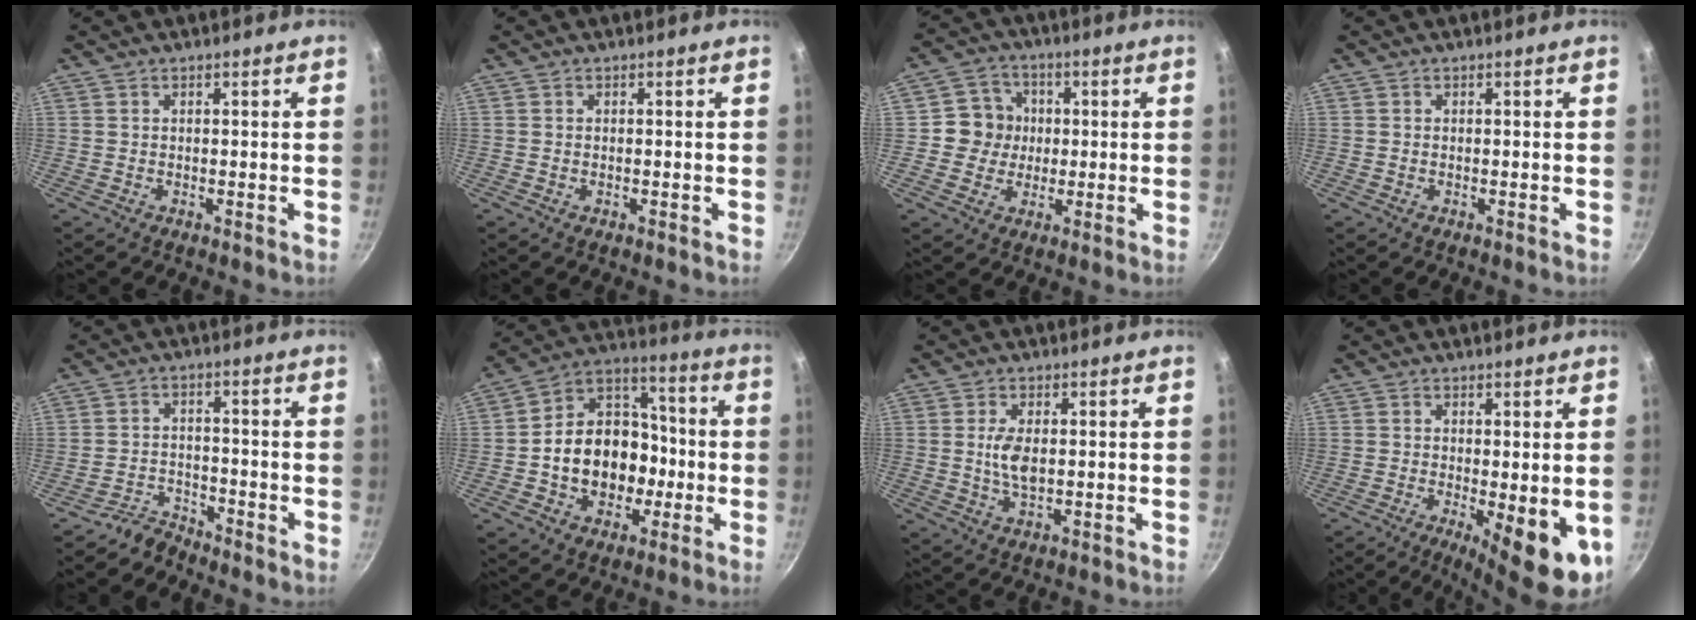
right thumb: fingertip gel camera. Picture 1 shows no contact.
{"total": 0.0}
{"total": 7.2, "force": [0.3, 6.9, 2.1], "torque": [0.004, 0.010, -0.010]}
{"total": 0.0}
{"total": 3.6, "force": [-3.5, 0.9, -0.1], "torque": [0.006, 0.035, -0.067]}
{"total": 17.9, "force": [-2.9, 14.1, 10.7], "torque": [-0.137, 0.047, -0.052]}
{"total": 5.0, "force": [0.3, 2.4, 4.4], "torque": [-0.089, -0.002, 0.006]}
{"total": 9.8, "force": [-2.1, 2.9, 9.1], "torque": [-0.106, -0.010, -0.017]}